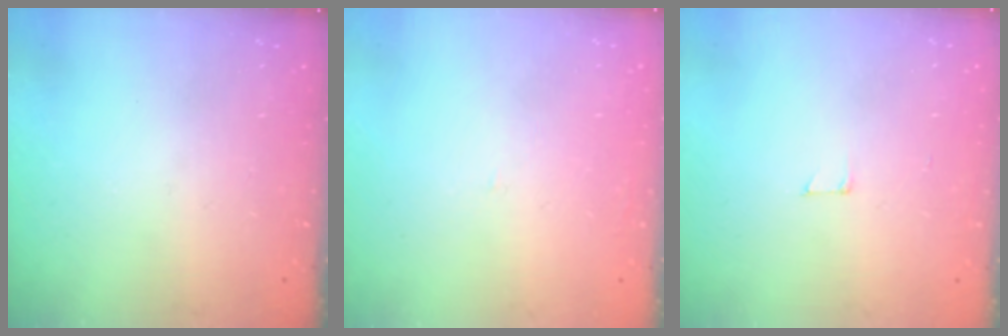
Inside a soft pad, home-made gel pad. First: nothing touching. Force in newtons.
{"total": 0.9, "press": 0.9, "slide": 0.1}
{"total": 2.9, "press": 2.9, "slide": 0.2}